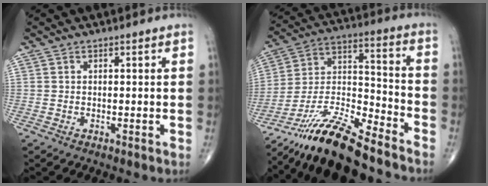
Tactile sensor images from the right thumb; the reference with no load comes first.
{"total": 18.2, "force": [-15.2, 3.8, 9.3], "torque": [-0.174, 0.080, -0.278]}